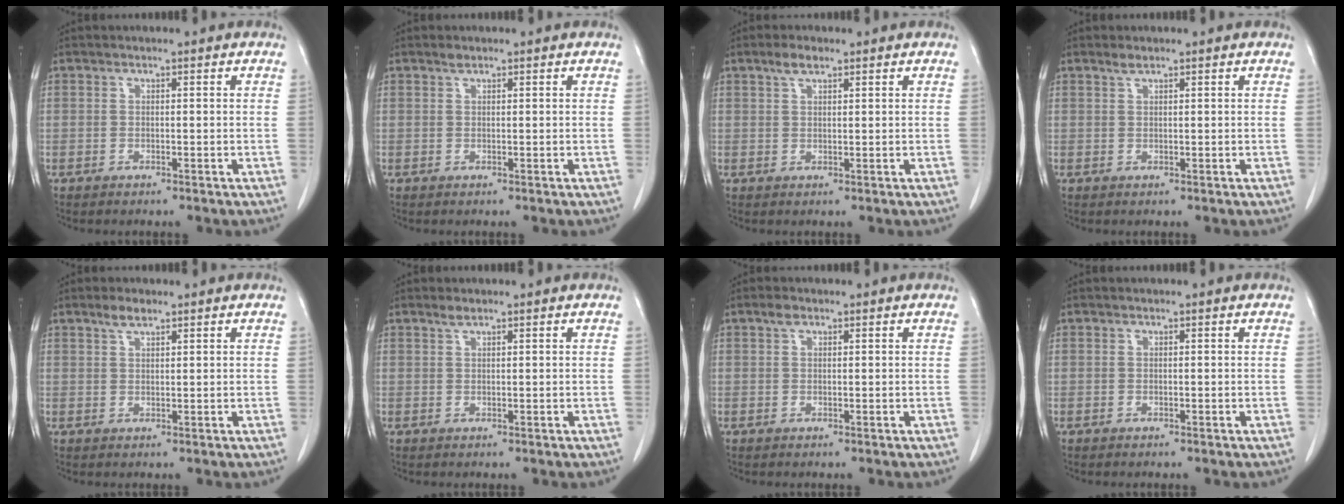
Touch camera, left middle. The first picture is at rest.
{"total": 0.6, "force": [0.6, 0.1, 0.3], "torque": [-0.012, -0.001, 0.012]}
{"total": 2.4, "force": [1.7, 0.8, 1.6], "torque": [-0.036, 0.005, 0.034]}
{"total": 1.0, "force": [0.8, 0.1, 0.5], "torque": [-0.015, 0.000, 0.019]}
{"total": 2.3, "force": [1.7, 0.6, 1.3], "torque": [-0.031, 0.003, 0.034]}
{"total": 1.0, "force": [0.9, 0.1, 0.5], "torque": [-0.015, 0.000, 0.019]}
{"total": 1.2, "force": [0.8, 0.6, 0.7], "torque": [-0.015, 0.007, 0.013]}
{"total": 0.0}